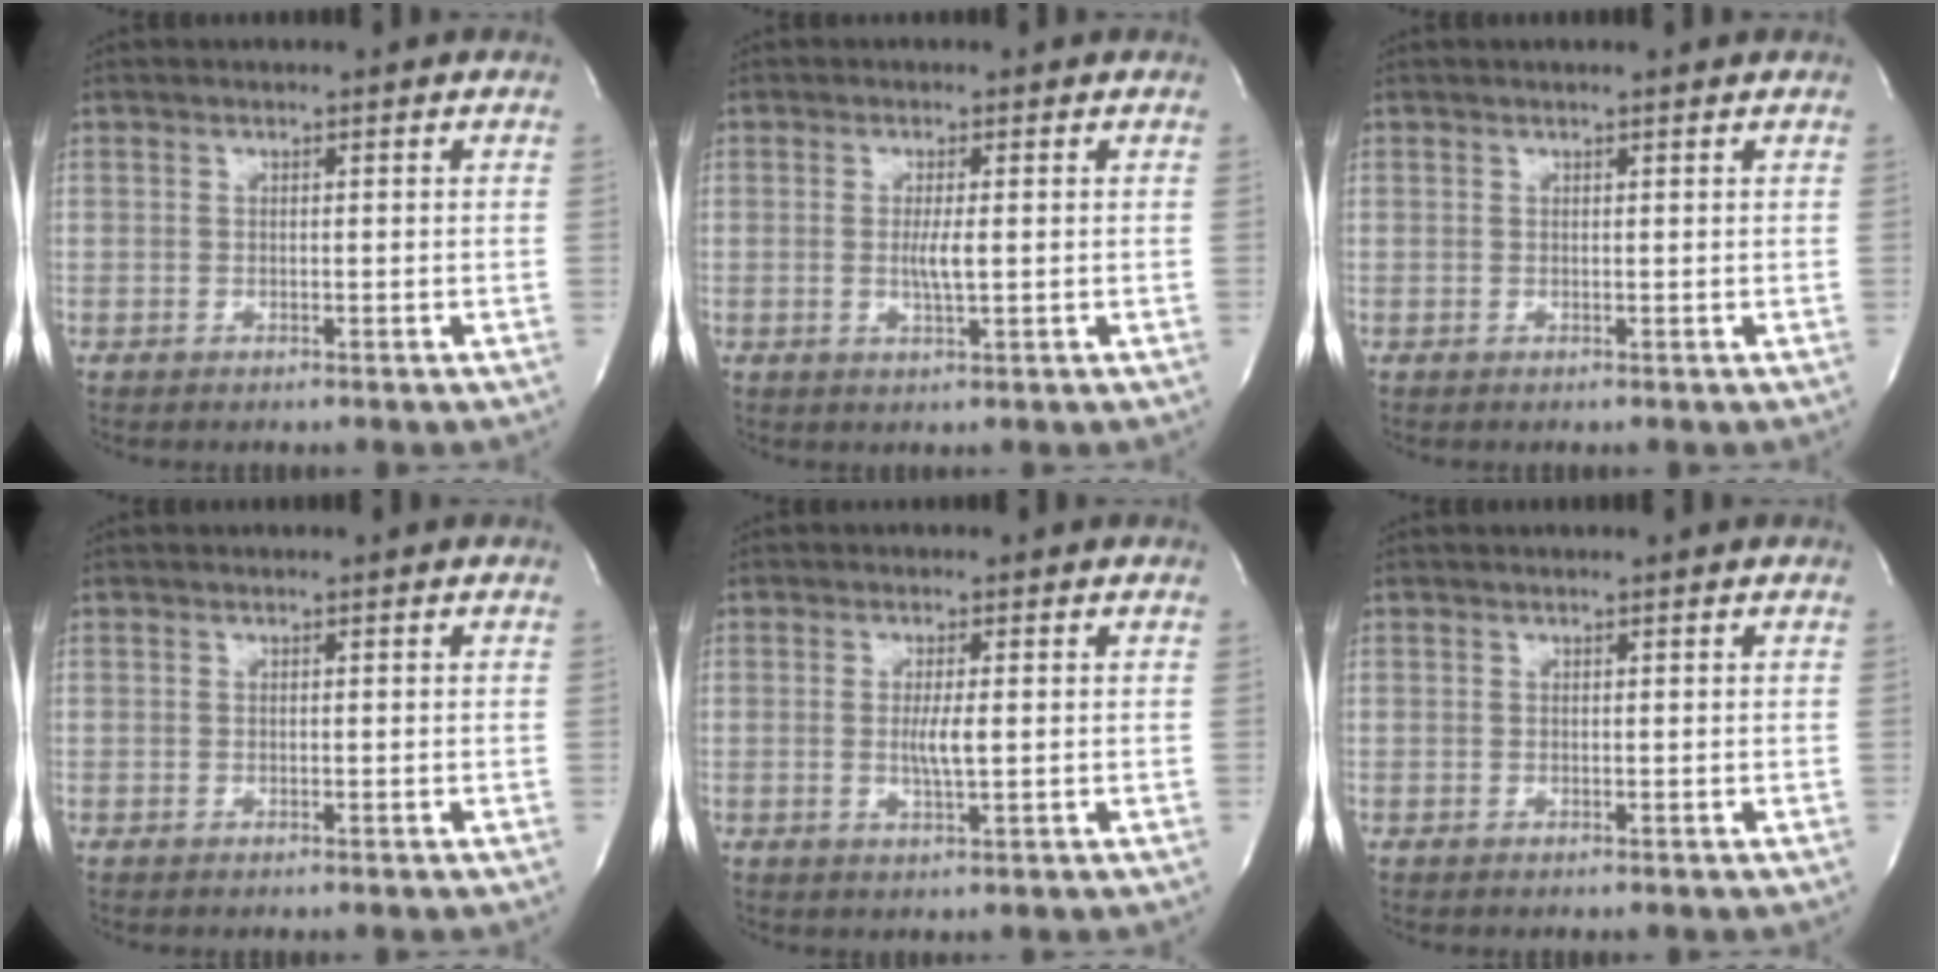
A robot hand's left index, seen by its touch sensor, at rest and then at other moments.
{"total": 2.6, "force": [-0.5, 0.0, 2.6], "torque": [-0.055, -0.010, -0.006]}
{"total": 0.8, "force": [0.7, -0.2, 0.4], "torque": [-0.009, 0.001, 0.010]}
{"total": 0.0}
{"total": 3.0, "force": [-0.5, 0.0, 2.9], "torque": [-0.061, -0.010, -0.006]}
{"total": 0.0}